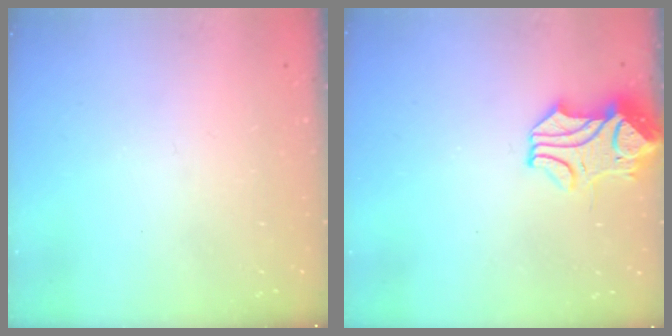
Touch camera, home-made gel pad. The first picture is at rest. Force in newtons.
{"total": 1.7, "press": 1.4, "slide": 1.0}